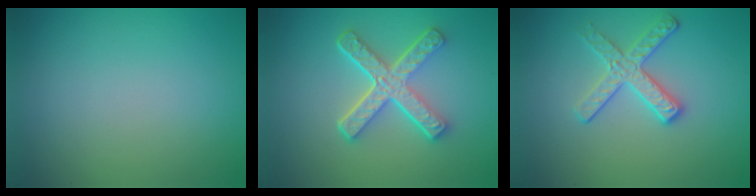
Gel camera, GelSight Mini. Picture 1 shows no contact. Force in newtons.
{"total": 5.3, "press": 3.9, "slide": 3.6}
{"total": 2.8, "press": 2.7, "slide": 0.7}